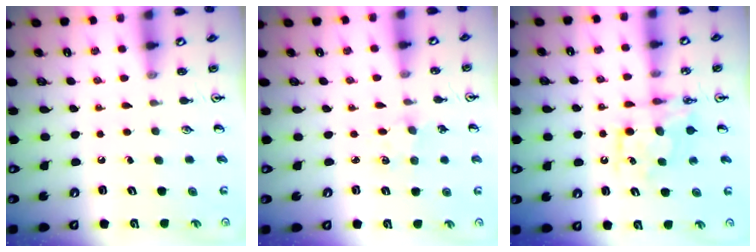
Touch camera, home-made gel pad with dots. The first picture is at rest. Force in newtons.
{"total": 1.3, "press": 1.3, "slide": 0.2}
{"total": 8.2, "press": 8.2, "slide": 0.3}